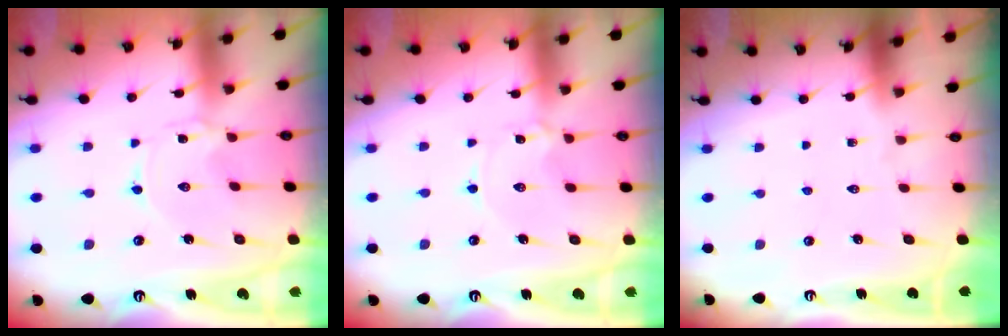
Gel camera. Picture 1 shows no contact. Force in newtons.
{"total": 1.1, "press": 1.1, "slide": 0.2}
{"total": 0.0}